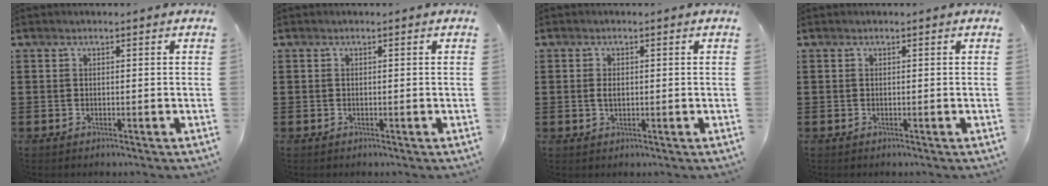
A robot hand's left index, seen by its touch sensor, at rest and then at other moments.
{"total": 0.0}
{"total": 1.5, "force": [0.0, 0.8, 1.3], "torque": [-0.028, 0.003, -0.001]}
{"total": 0.0}